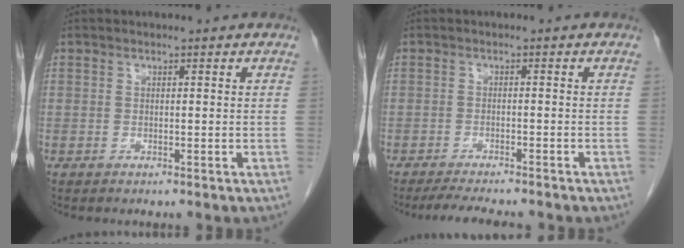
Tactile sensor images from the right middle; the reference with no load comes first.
{"total": 7.1, "force": [-6.2, 0.8, 3.3], "torque": [-0.050, -0.016, -0.093]}